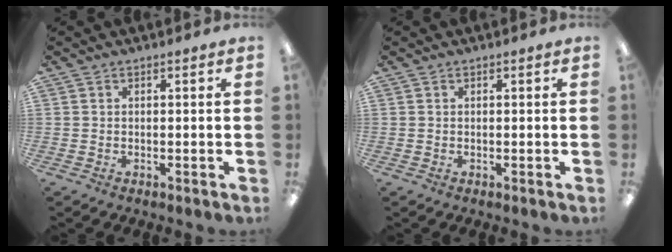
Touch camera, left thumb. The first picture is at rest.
{"total": 0.0}